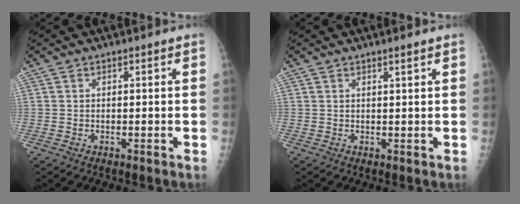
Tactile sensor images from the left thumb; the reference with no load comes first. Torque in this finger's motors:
{"motor_torque": [-0.08, 0.02, -0.17, 0.10, -0.01]}